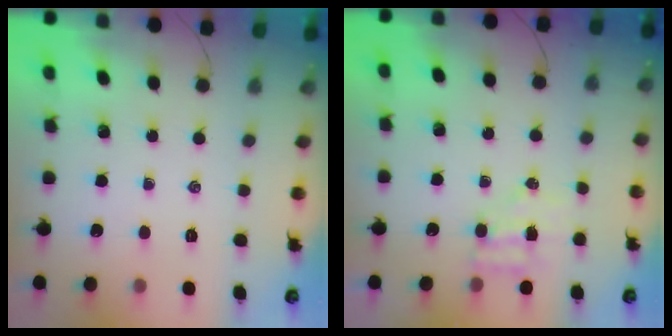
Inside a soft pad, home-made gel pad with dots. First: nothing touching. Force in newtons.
{"total": 4.1, "press": 4.1, "slide": 0.7}